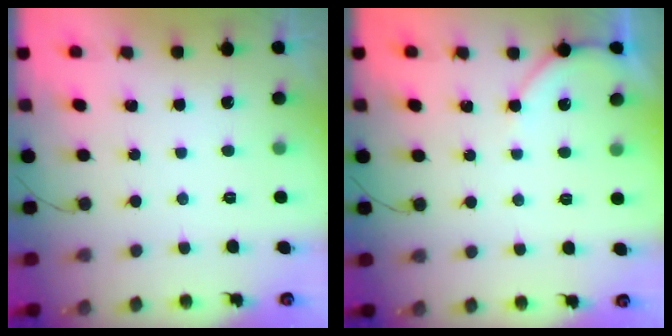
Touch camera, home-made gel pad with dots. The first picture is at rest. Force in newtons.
{"total": 4.9, "press": 4.8, "slide": 0.6}